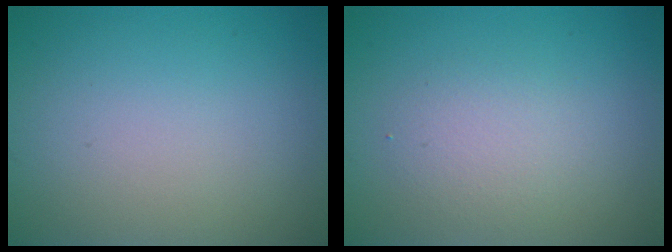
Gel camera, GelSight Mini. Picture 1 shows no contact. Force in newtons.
{"total": 2.3, "press": 2.3, "slide": 0.2}